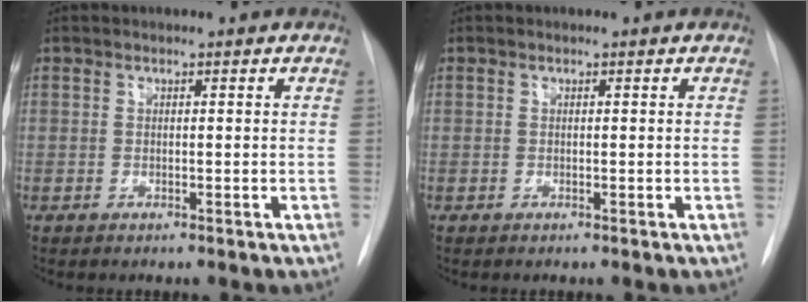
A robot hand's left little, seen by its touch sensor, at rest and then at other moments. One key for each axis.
{"total": 0.0}